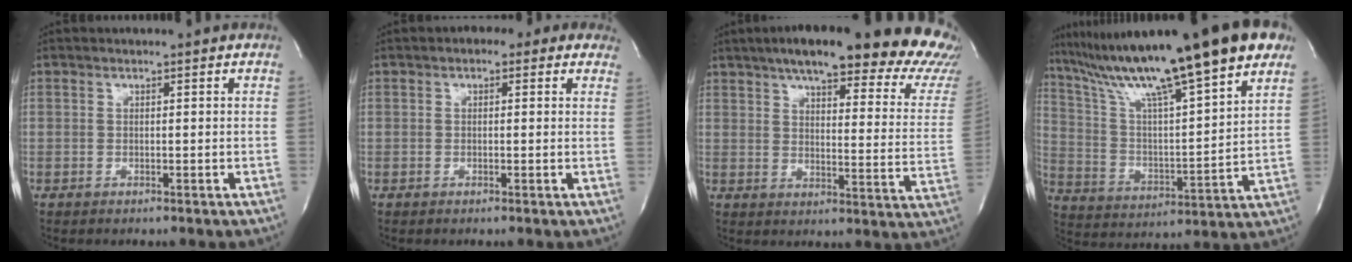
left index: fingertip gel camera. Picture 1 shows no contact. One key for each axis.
{"total": 3.8, "fx": 1.9, "fy": 2.3, "fz": 2.4, "tx": -0.021, "ty": 0.017, "tz": 0.015}
{"total": 30.4, "fx": 24.8, "fy": 5.7, "fz": 16.6, "tx": -0.193, "ty": -0.052, "tz": 0.291}
{"total": 24.3, "fx": 18.2, "fy": 0.9, "fz": 16.1, "tx": -0.271, "ty": 0.012, "tz": 0.291}